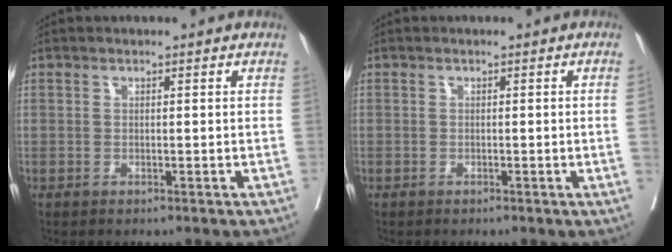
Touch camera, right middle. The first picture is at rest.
{"total": 1.0, "force": [-0.2, -0.4, 0.9], "torque": [-0.005, 0.001, -0.002]}